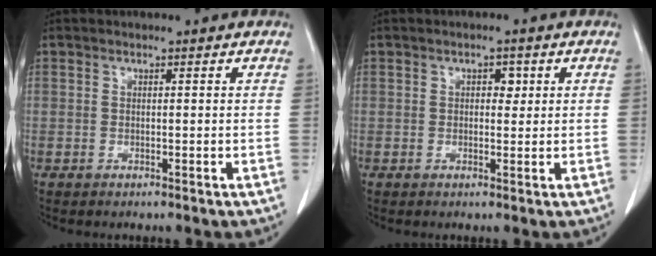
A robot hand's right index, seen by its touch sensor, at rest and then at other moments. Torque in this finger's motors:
{"motor_torque": [-0.02, -0.01, 0.00, -0.01]}